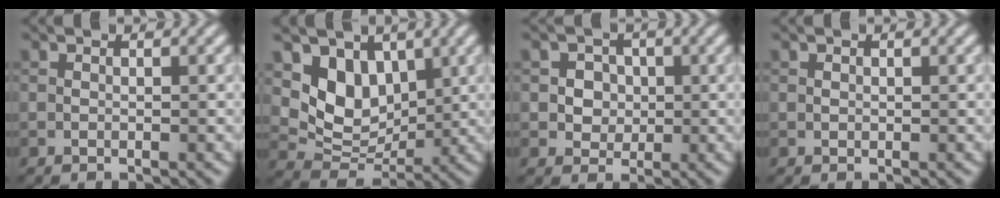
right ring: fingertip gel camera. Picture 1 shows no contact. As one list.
[{"total": 5.8, "force": [2.3, 4.3, 3.1], "torque": [-0.057, -0.016, 0.036]}, {"total": 3.2, "force": [0.7, 2.8, 1.3], "torque": [-0.008, 0.004, 0.007]}, {"total": 0.0}]